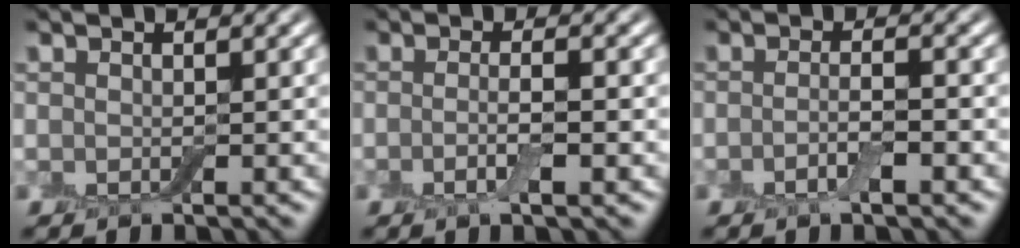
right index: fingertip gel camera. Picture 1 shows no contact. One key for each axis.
{"total": 2.4, "fx": -0.6, "fy": 0.4, "fz": 2.3, "tx": -0.045, "ty": -0.002, "tz": -0.015}
{"total": 2.2, "fx": -0.9, "fy": 0.4, "fz": 2.0, "tx": -0.037, "ty": 0.001, "tz": -0.020}